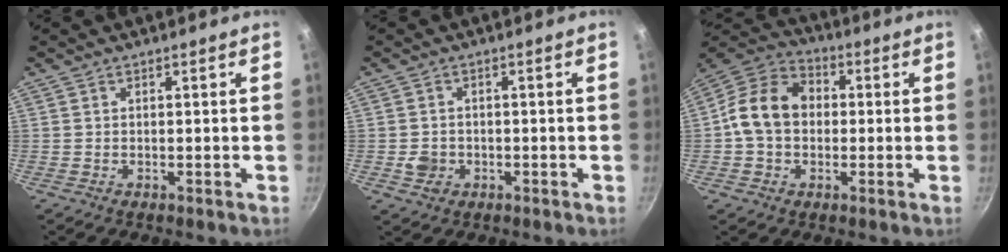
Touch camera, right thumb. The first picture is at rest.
{"total": 3.3, "force": [-0.9, 2.9, 1.4], "torque": [-0.018, 0.011, -0.012]}
{"total": 12.4, "force": [-0.1, 9.7, 7.8], "torque": [-0.104, 0.031, -0.023]}